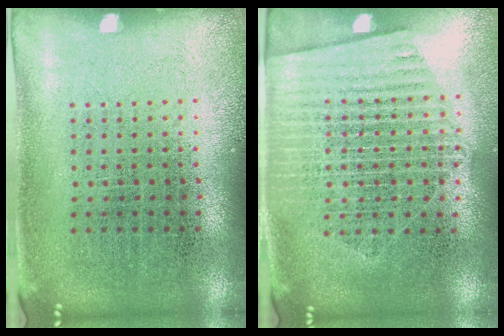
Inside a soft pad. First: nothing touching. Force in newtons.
{"total": 1.6, "press": 1.5, "slide": 0.6}